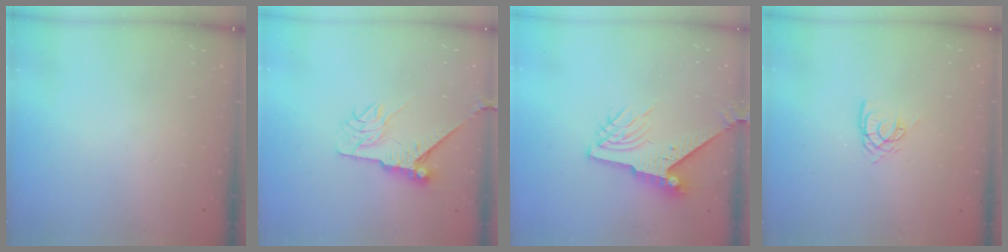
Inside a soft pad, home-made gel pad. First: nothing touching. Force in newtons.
{"total": 8.6, "press": 8.6, "slide": 0.5}
{"total": 9.0, "press": 9.0, "slide": 0.8}
{"total": 6.0, "press": 6.0, "slide": 0.5}